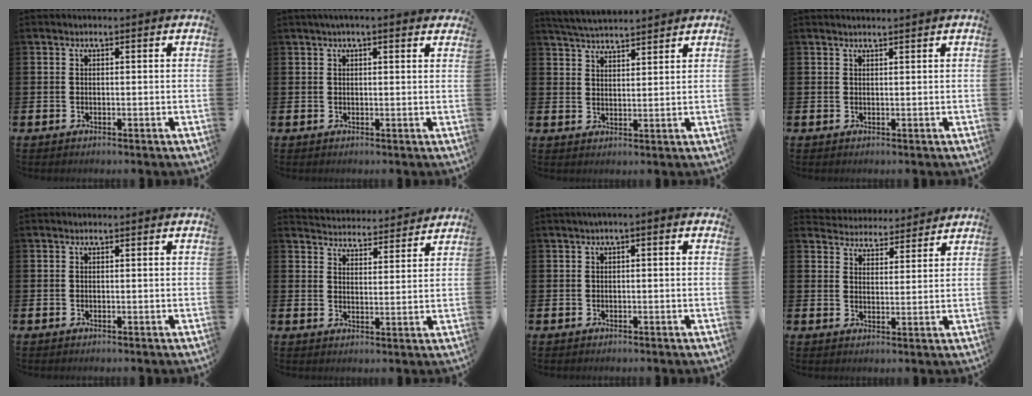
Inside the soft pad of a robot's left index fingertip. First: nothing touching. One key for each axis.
{"total": 1.6, "fx": 1.5, "fy": 0.0, "fz": 0.7, "tx": -0.013, "ty": 0.000, "tz": 0.026}
{"total": 4.2, "fx": 4.2, "fy": 0.1, "fz": 0.2, "tx": -0.019, "ty": -0.022, "tz": 0.075}
{"total": 0.7, "fx": 0.7, "fy": -0.2, "fz": 0.0, "tx": 0.008, "ty": -0.004, "tz": 0.013}
{"total": 0.0}
{"total": 4.5, "fx": 4.5, "fy": 0.4, "fz": -0.2, "tx": -0.005, "ty": -0.039, "tz": 0.078}
{"total": 0.8, "fx": -0.2, "fy": 0.1, "fz": 0.7, "tx": -0.018, "ty": 0.003, "tz": -0.004}
{"total": 4.5, "fx": 4.5, "fy": 0.8, "fz": -0.4, "tx": -0.004, "ty": -0.034, "tz": 0.078}